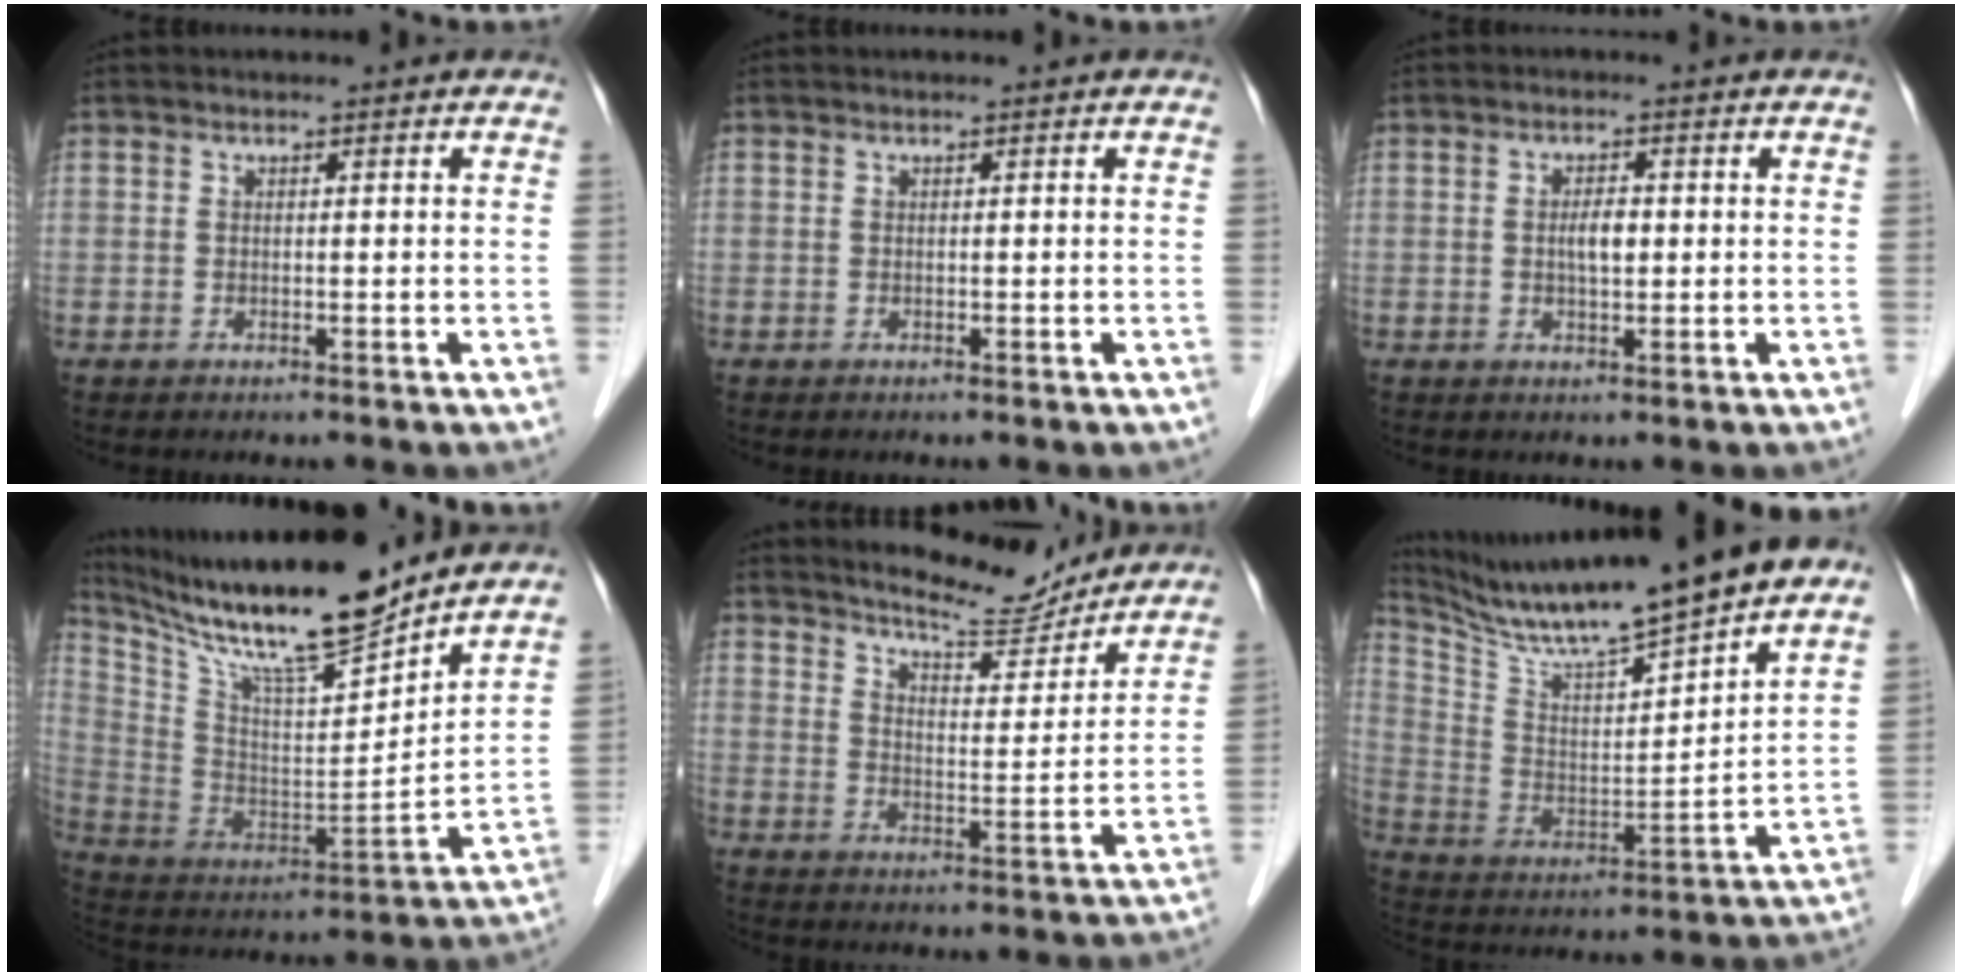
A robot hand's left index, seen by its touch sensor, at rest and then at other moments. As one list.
[{"total": 0.0}, {"total": 2.7, "force": [0.1, 1.0, 2.5], "torque": [-0.045, 0.001, 0.000]}, {"total": 20.9, "force": [17.8, 1.3, 10.9], "torque": [-0.200, -0.006, 0.311]}, {"total": 10.7, "force": [10.1, 1.6, 2.8], "torque": [-0.046, -0.013, 0.151]}, {"total": 18.4, "force": [15.8, 0.0, 9.4], "torque": [-0.171, 0.003, 0.268]}]